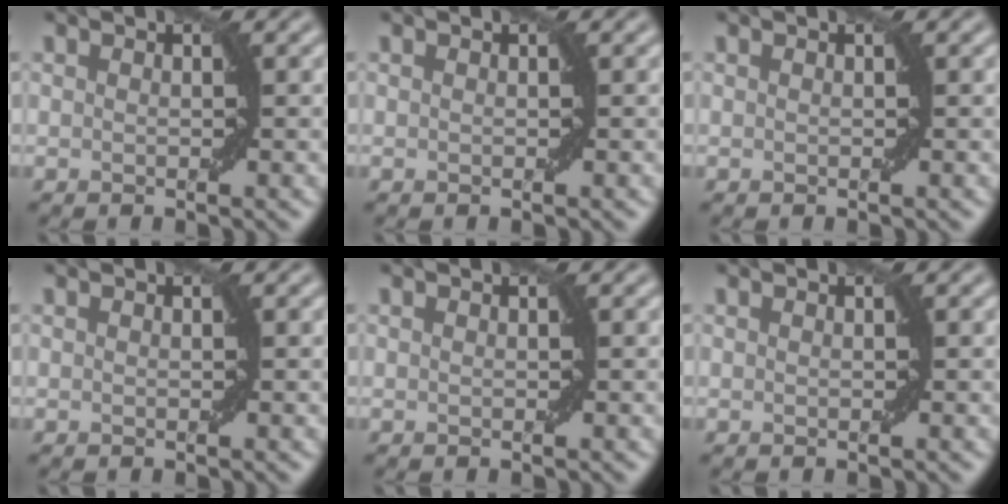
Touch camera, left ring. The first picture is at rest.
{"total": 0.0}
{"total": 0.0}
{"total": 0.0}
{"total": 0.0}
{"total": 0.0}